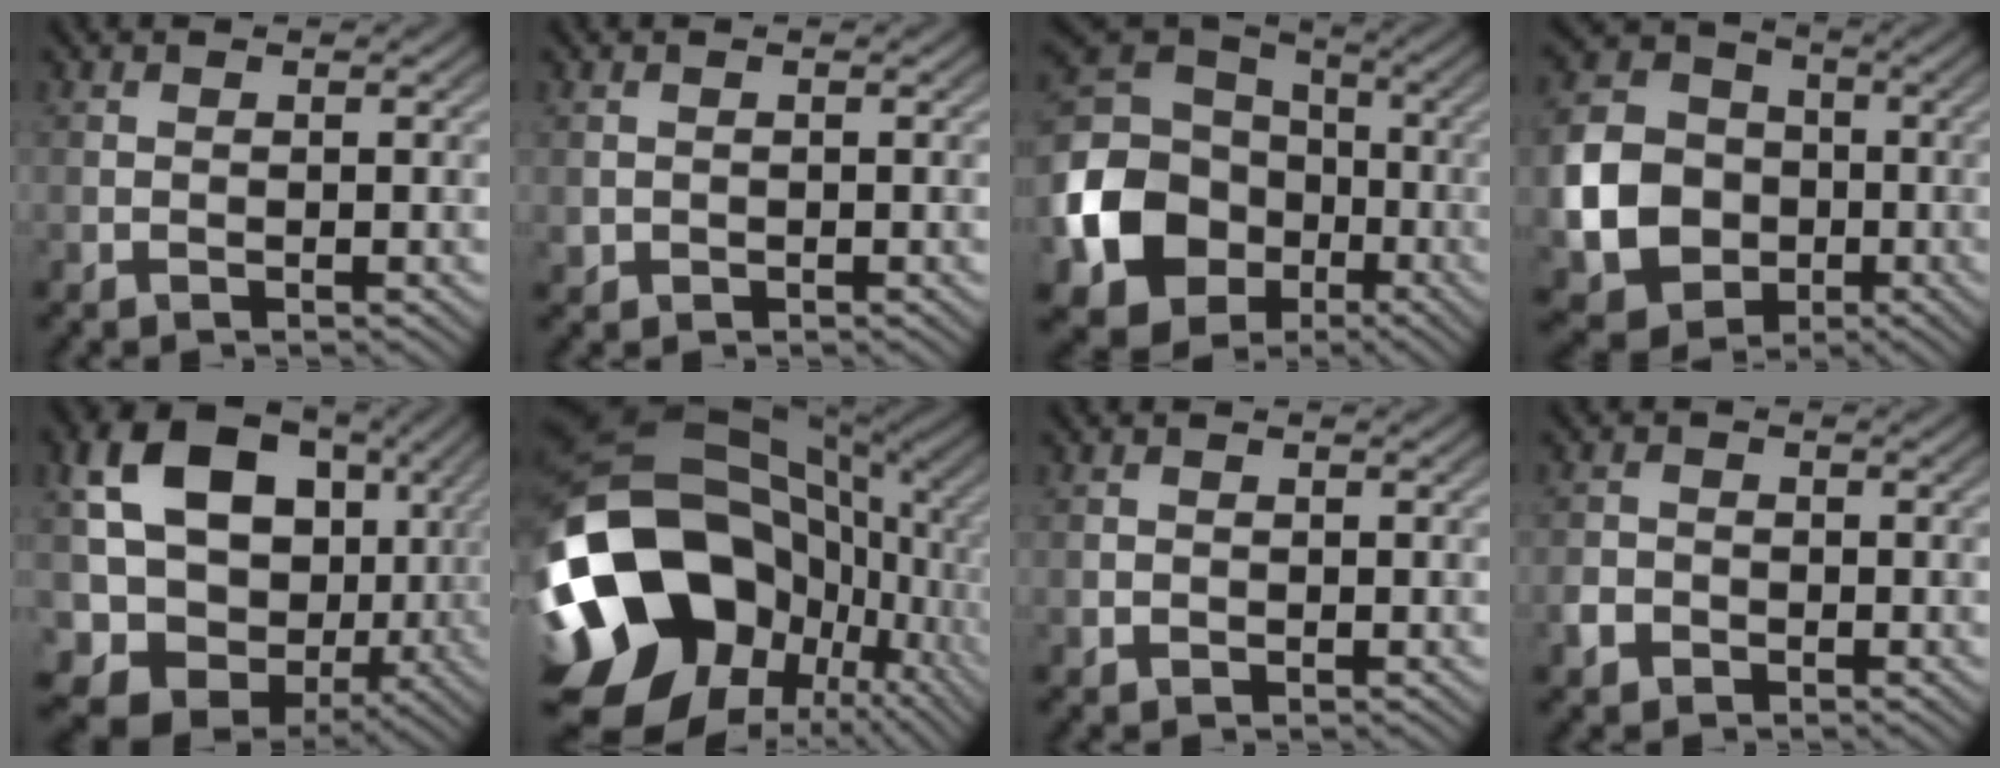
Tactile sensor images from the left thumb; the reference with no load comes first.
{"total": 0.6, "force": [0.0, 0.6, 0.1], "torque": [-0.003, -0.005, 0.002]}
{"total": 15.3, "force": [-4.8, 12.4, 7.7], "torque": [-0.208, -0.036, -0.098]}
{"total": 13.4, "force": [-2.9, 11.4, 6.4], "torque": [-0.182, -0.045, -0.071]}
{"total": 14.6, "force": [1.0, 12.0, 8.3], "torque": [-0.158, -0.037, 0.030]}
{"total": 22.8, "force": [-3.2, 17.3, 14.4], "torque": [-0.332, -0.018, -0.026]}
{"total": 0.8, "force": [-0.3, 0.7, 0.2], "torque": [-0.001, -0.003, -0.009]}
{"total": 2.1, "force": [-1.2, 1.6, 0.7], "torque": [-0.013, 0.001, -0.028]}